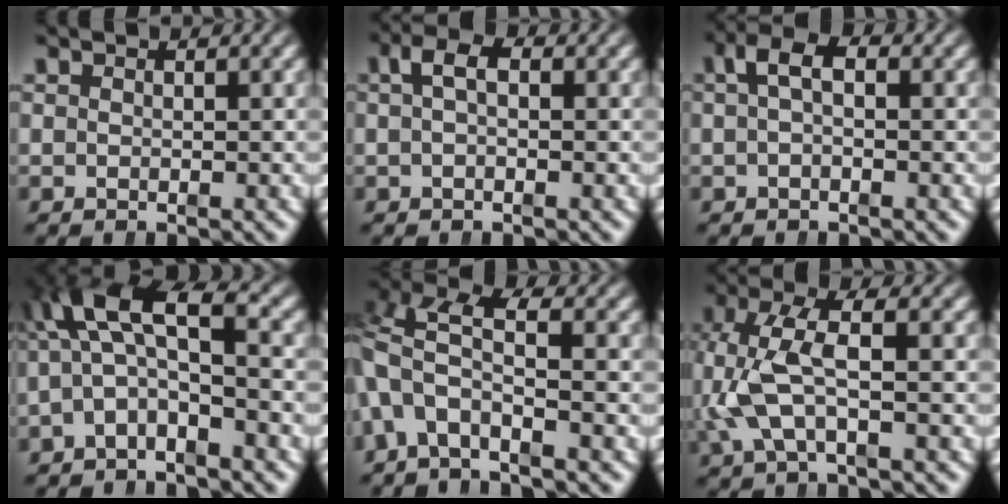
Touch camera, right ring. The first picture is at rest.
{"total": 2.6, "force": [0.8, 1.1, 2.2], "torque": [-0.034, 0.012, 0.008]}
{"total": 3.2, "force": [1.0, 1.5, 2.7], "torque": [-0.041, 0.016, 0.008]}
{"total": 8.6, "force": [1.5, 5.7, 6.3], "torque": [-0.127, -0.008, 0.018]}
{"total": 5.8, "force": [0.2, 4.0, 4.2], "torque": [-0.109, -0.021, 0.006]}
{"total": 5.7, "force": [0.0, 3.2, 4.8], "torque": [-0.116, -0.007, 0.004]}